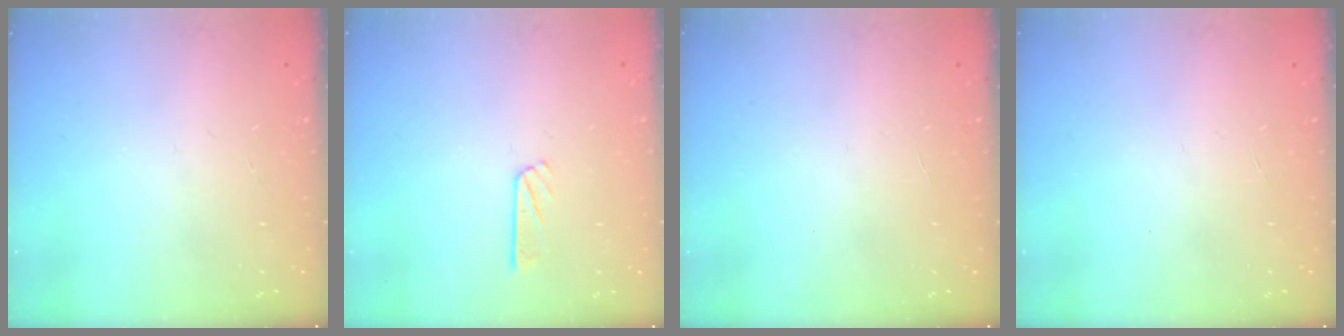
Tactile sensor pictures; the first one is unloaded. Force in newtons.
{"total": 5.3, "press": 5.3, "slide": 0.3}
{"total": 0.0}
{"total": 0.0}